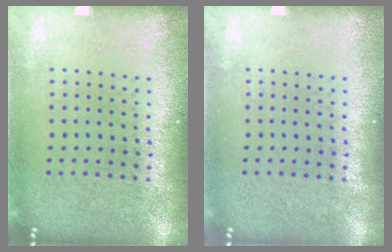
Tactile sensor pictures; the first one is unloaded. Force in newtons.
{"total": 0.0}